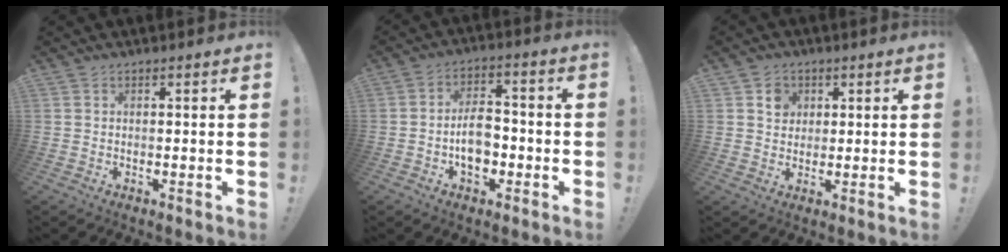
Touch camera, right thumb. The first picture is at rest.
{"total": 9.3, "force": [-2.2, 6.1, 6.6], "torque": [-0.097, 0.011, -0.037]}
{"total": 5.2, "force": [2.1, 4.5, 1.4], "torque": [-0.007, -0.007, 0.035]}